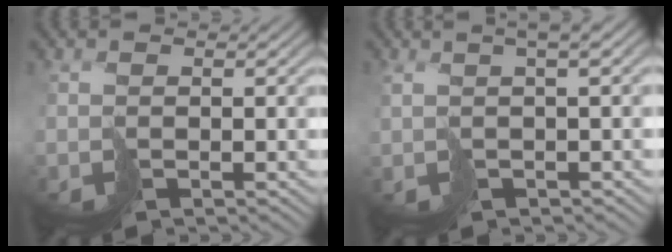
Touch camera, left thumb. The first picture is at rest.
{"total": 4.9, "force": [1.1, 1.3, 4.6], "torque": [-0.053, 0.014, 0.019]}